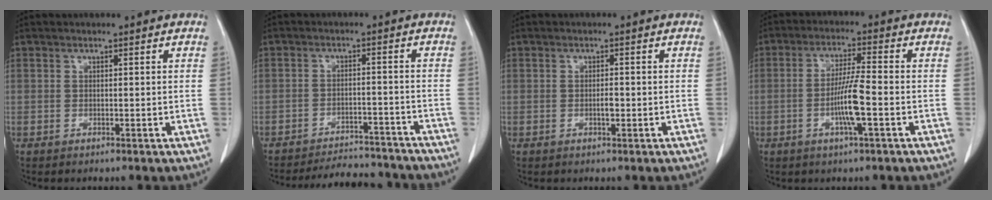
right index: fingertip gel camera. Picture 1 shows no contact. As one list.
[{"total": 10.6, "force": [-10.2, 2.3, 1.6], "torque": [-0.014, 0.008, -0.136]}, {"total": 1.4, "force": [-0.3, 0.4, 1.3], "torque": [-0.024, 0.001, -0.006]}, {"total": 6.8, "force": [-1.9, -0.1, 6.5], "torque": [-0.126, -0.002, -0.038]}]